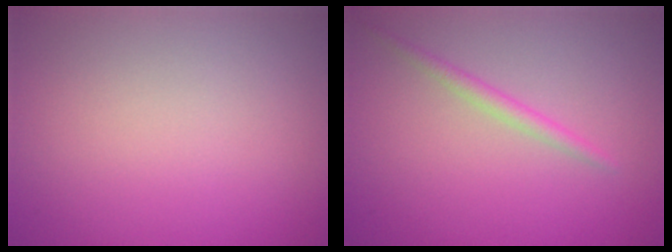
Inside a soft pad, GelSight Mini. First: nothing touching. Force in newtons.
{"total": 1.4, "press": 1.4, "slide": 0.1}